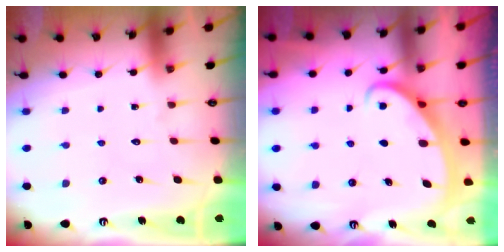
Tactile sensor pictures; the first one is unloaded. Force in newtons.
{"total": 2.5, "press": 2.4, "slide": 0.4}